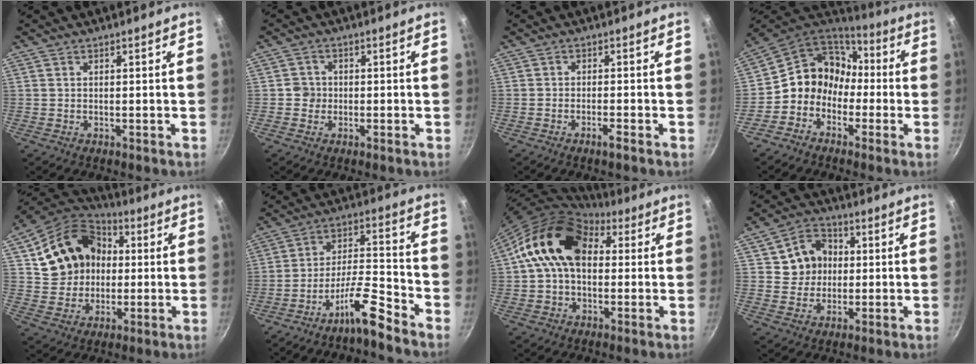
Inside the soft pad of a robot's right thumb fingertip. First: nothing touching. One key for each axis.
{"total": 2.5, "fx": -0.5, "fy": 2.4, "fz": 0.6, "tx": 0.005, "ty": 0.006, "tz": -0.013}
{"total": 2.1, "fx": -1.4, "fy": 0.1, "fz": 1.6, "tx": -0.033, "ty": 0.011, "tz": -0.024}
{"total": 12.1, "fx": -2.0, "fy": 10.5, "fz": 5.6, "tx": -0.051, "ty": 0.055, "tz": -0.058}
{"total": 17.4, "fx": 3.1, "fy": 14.3, "fz": 9.3, "tx": -0.144, "ty": 0.031, "tz": 0.058}
{"total": 10.2, "fx": -7.6, "fy": 1.7, "fz": 6.6, "tx": -0.118, "ty": 0.067, "tz": -0.136}
{"total": 16.3, "fx": 3.1, "fy": 11.5, "fz": 11.1, "tx": -0.168, "ty": 0.028, "tz": 0.037}
{"total": 8.8, "fx": 1.5, "fy": 7.8, "fz": 3.8, "tx": -0.026, "ty": 0.010, "tz": 0.019}